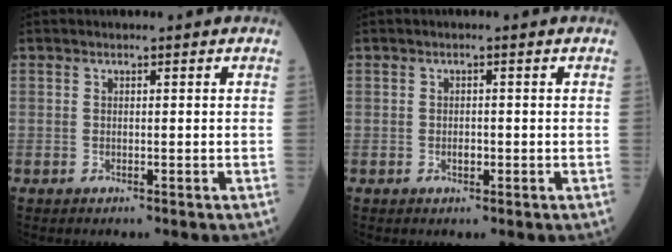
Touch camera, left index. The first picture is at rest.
{"total": 1.3, "force": [-0.9, 0.6, 0.8], "torque": [-0.015, -0.004, -0.013]}